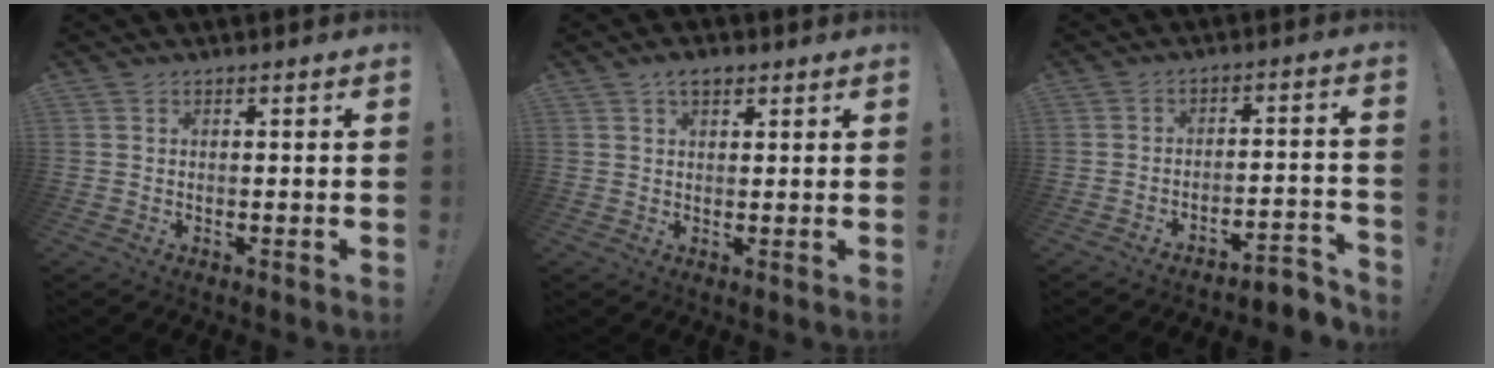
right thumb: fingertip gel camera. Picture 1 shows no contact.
{"total": 3.7, "force": [2.1, 2.1, 2.3], "torque": [-0.036, -0.001, 0.036]}
{"total": 4.7, "force": [-3.6, 1.2, 2.7], "torque": [-0.039, 0.011, -0.061]}